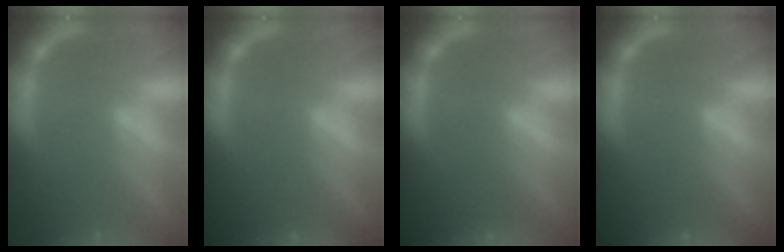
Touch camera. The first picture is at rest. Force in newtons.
{"total": 1.4}
{"total": 6.0}
{"total": 1.9}